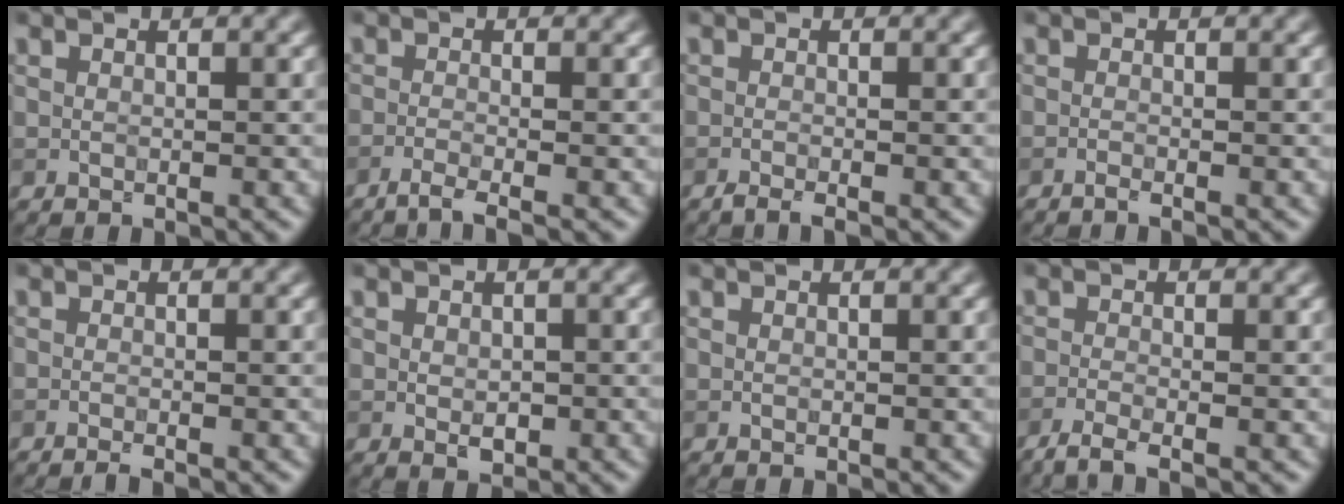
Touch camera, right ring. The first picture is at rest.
{"total": 2.4, "force": [-1.6, 0.4, 1.7], "torque": [-0.029, -0.003, -0.044]}
{"total": 1.5, "force": [-1.1, 0.2, 1.0], "torque": [-0.019, -0.005, -0.027]}
{"total": 0.9, "force": [-0.7, 0.1, 0.6], "torque": [-0.011, -0.003, -0.018]}
{"total": 1.3, "force": [-1.0, 0.1, 0.8], "torque": [-0.016, 0.000, -0.021]}
{"total": 1.5, "force": [-0.2, 1.1, 1.1], "torque": [-0.017, -0.002, -0.002]}
{"total": 0.0}
{"total": 2.9, "force": [-2.1, 0.6, 1.9], "torque": [-0.040, -0.004, -0.052]}